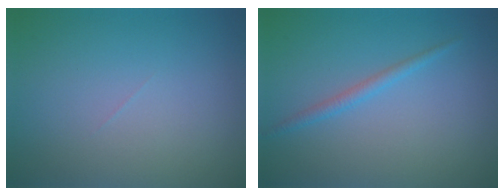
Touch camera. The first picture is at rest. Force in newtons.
{"total": 1.3, "press": 1.3, "slide": 0.1}